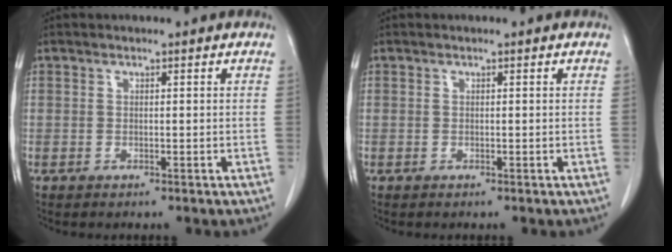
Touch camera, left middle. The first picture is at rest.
{"total": 0.0}